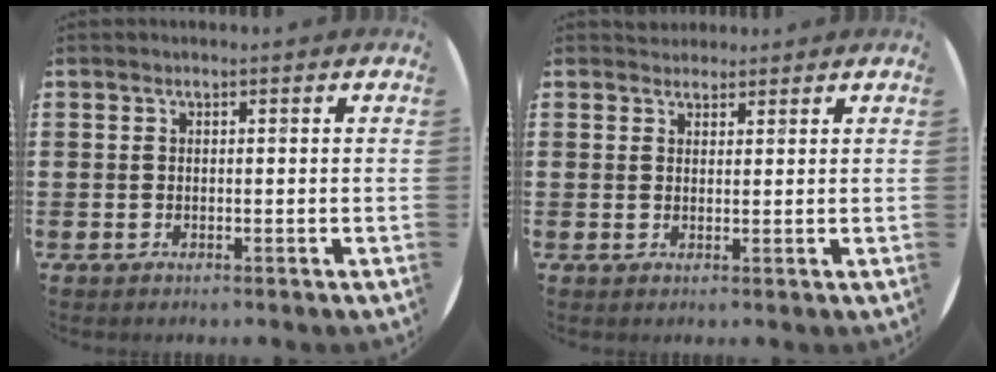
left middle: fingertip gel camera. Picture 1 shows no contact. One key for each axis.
{"total": 1.8, "fx": 1.7, "fy": 0.6, "fz": -0.2, "tx": 0.008, "ty": 0.000, "tz": 0.033}